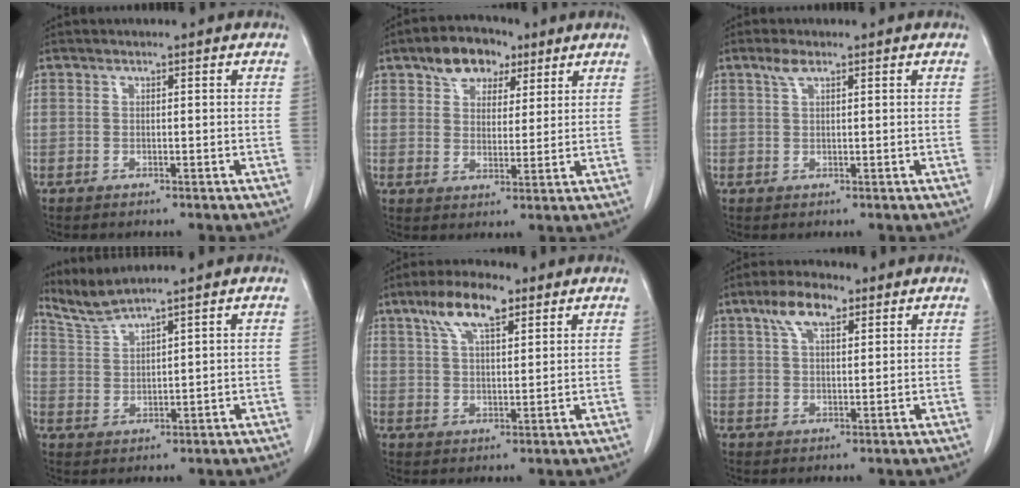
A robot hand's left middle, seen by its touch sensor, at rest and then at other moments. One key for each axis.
{"total": 7.6, "fx": 4.5, "fy": 4.7, "fz": 3.8, "tx": -0.061, "ty": 0.022, "tz": 0.076}
{"total": 1.9, "fx": 1.2, "fy": 0.5, "fz": 1.4, "tx": -0.034, "ty": 0.008, "tz": 0.027}
{"total": 4.4, "fx": 4.1, "fy": -1.5, "fz": 0.4, "tx": -0.023, "ty": -0.008, "tz": 0.096}
{"total": 8.6, "fx": 5.1, "fy": 2.7, "fz": 6.4, "tx": -0.126, "ty": 0.017, "tz": 0.094}
{"total": 6.6, "fx": 3.8, "fy": 2.4, "fz": 4.8, "tx": -0.099, "ty": 0.016, "tz": 0.068}